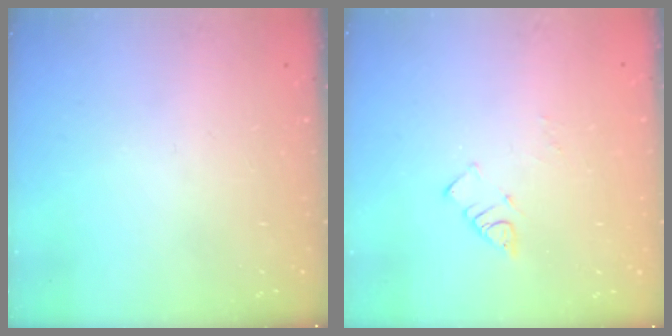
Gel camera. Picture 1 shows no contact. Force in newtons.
{"total": 3.7, "press": 3.7, "slide": 0.5}